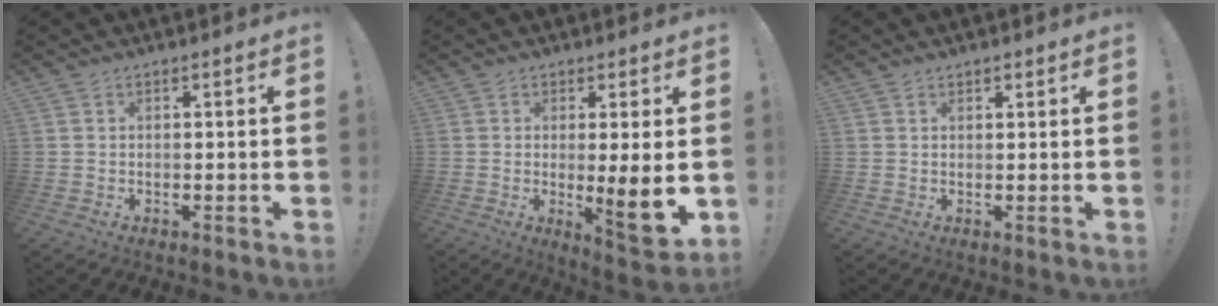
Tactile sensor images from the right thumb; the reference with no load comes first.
{"total": 9.3, "force": [0.1, 0.5, 9.3], "torque": [-0.115, -0.026, 0.001]}
{"total": 1.2, "force": [1.0, 0.6, 0.3], "torque": [-0.001, -0.002, 0.018]}